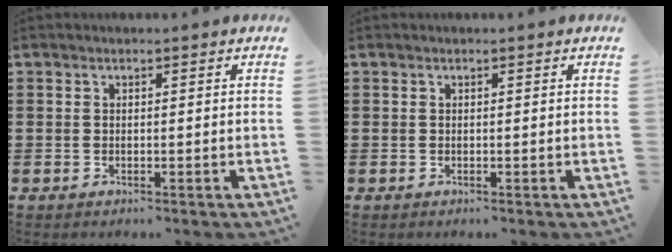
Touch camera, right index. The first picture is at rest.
{"total": 0.0}